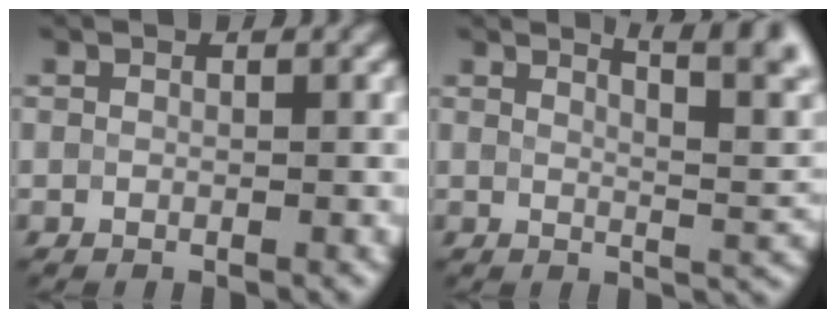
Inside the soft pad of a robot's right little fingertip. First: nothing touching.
{"total": 7.2, "force": [4.4, 1.8, 5.5], "torque": [-0.042, 0.017, 0.055]}